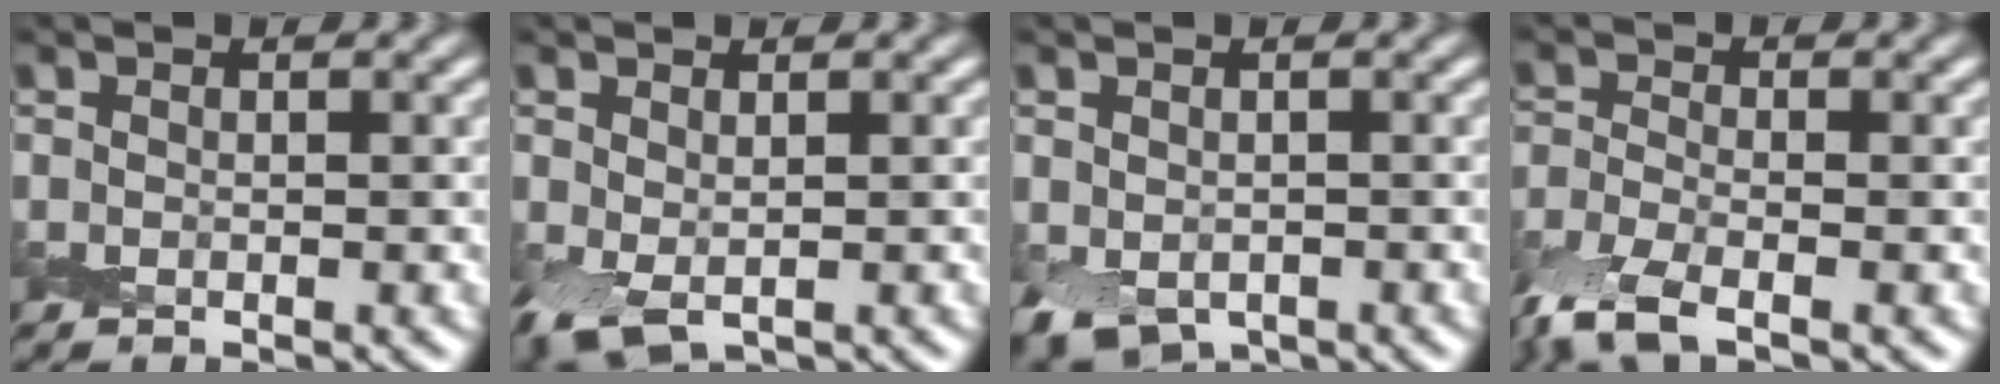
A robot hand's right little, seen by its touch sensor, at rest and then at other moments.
{"total": 2.1, "force": [-0.2, 1.2, 1.7], "torque": [-0.038, -0.007, 0.000]}
{"total": 3.2, "force": [-1.5, 2.2, 1.9], "torque": [-0.031, -0.014, -0.023]}
{"total": 5.0, "force": [-3.4, 1.6, 3.2], "torque": [-0.074, -0.013, -0.082]}